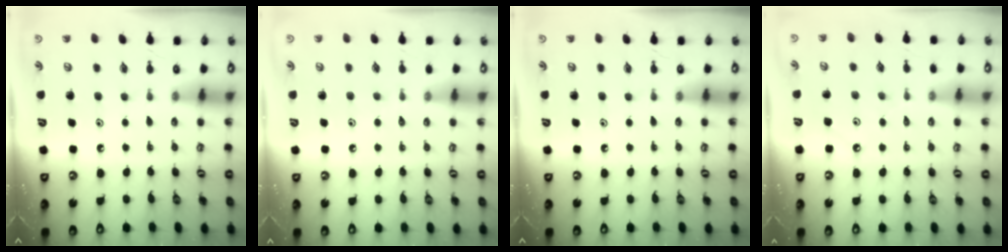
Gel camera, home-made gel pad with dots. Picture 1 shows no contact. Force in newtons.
{"total": 2.1, "press": 2.1, "slide": 0.4}
{"total": 0.0}
{"total": 2.6, "press": 2.6, "slide": 0.4}